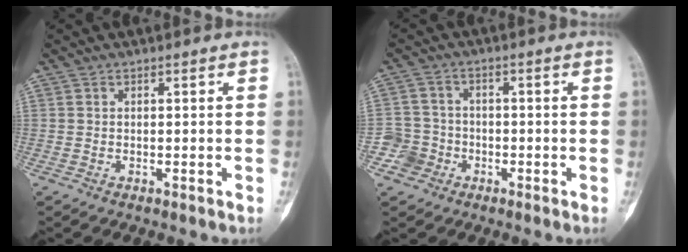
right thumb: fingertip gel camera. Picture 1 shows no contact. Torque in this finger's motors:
{"motor_torque": [-0.10, -0.13, -0.01, 0.10, 0.07]}